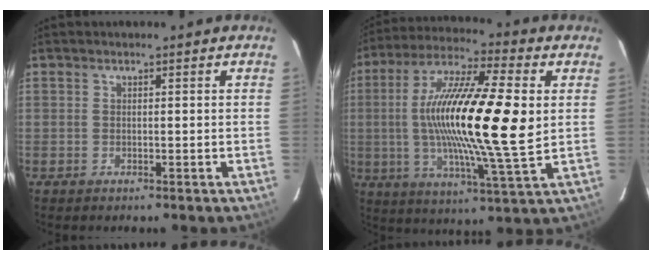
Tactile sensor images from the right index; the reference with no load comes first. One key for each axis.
{"total": 22.2, "fx": 2.4, "fy": 3.1, "fz": 21.8, "tx": -0.391, "ty": 0.005, "tz": 0.027}